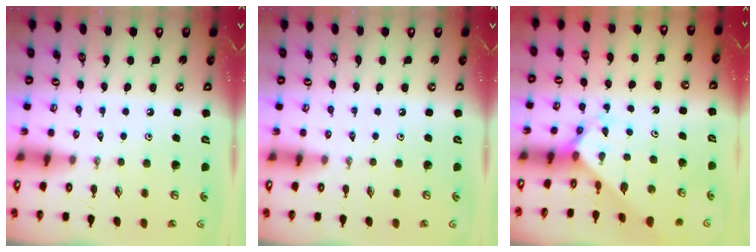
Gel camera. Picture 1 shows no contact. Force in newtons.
{"total": 0.0}
{"total": 2.2, "press": 2.2, "slide": 0.2}